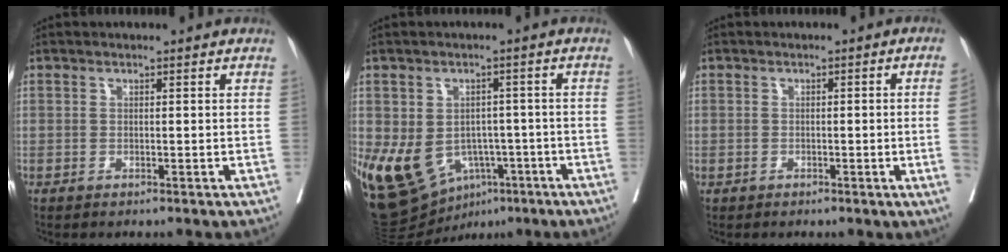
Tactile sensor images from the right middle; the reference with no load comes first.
{"total": 15.1, "force": [-5.9, 11.3, 8.1], "torque": [-0.169, 0.009, -0.074]}
{"total": 3.7, "force": [-0.6, -1.1, 3.5], "torque": [-0.044, 0.000, -0.005]}